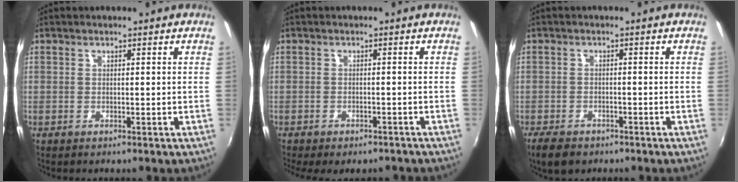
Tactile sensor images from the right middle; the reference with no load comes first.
{"total": 6.8, "force": [-5.5, 2.3, 3.1], "torque": [-0.070, -0.026, -0.076]}
{"total": 5.4, "force": [-3.9, 2.7, 2.4], "torque": [-0.068, -0.013, -0.067]}